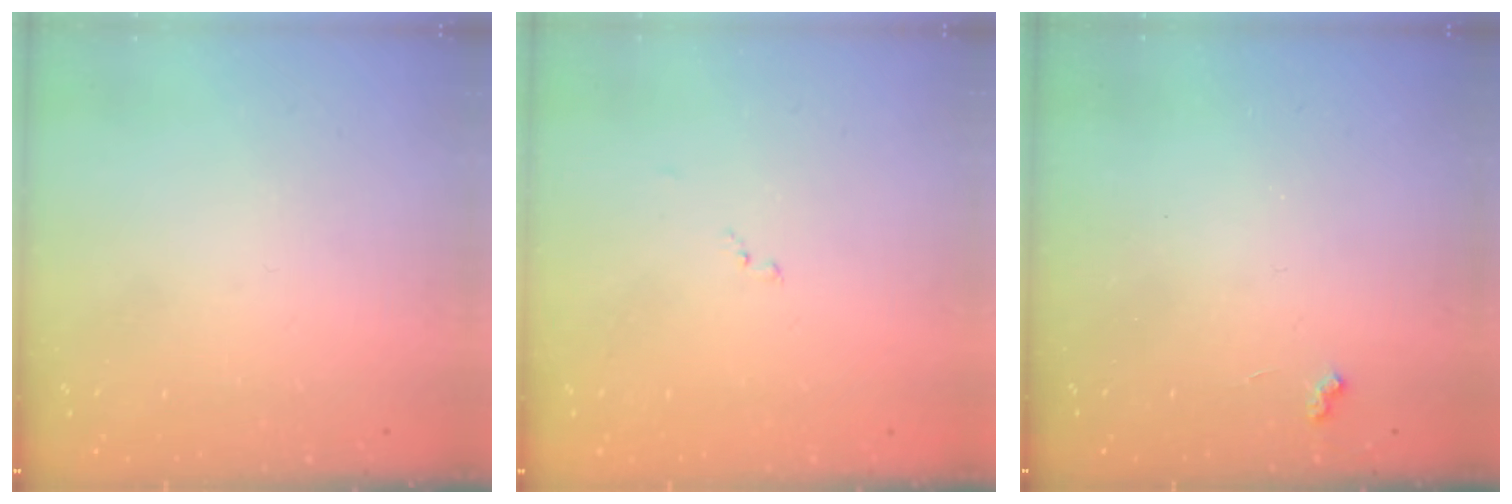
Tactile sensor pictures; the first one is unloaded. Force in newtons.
{"total": 8.4, "press": 8.4, "slide": 0.8}
{"total": 2.9, "press": 2.8, "slide": 0.6}